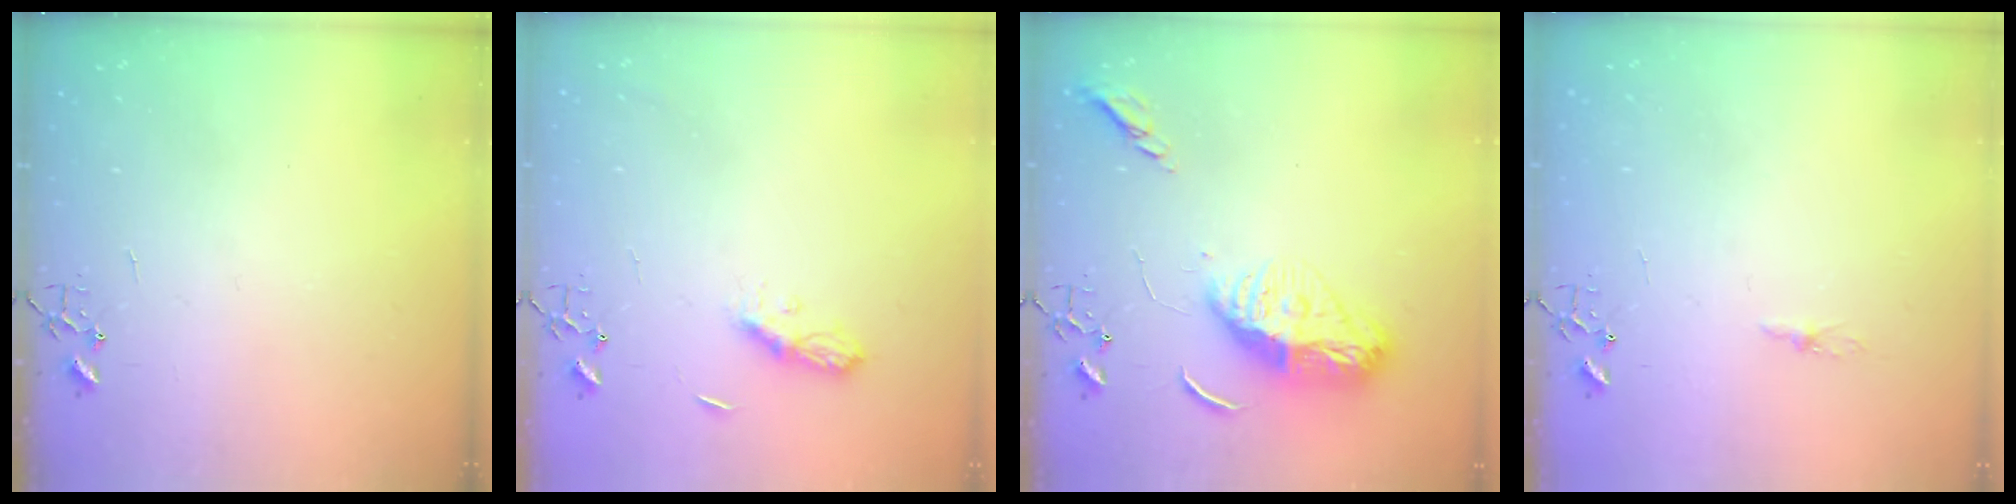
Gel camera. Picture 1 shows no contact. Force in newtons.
{"total": 6.2, "press": 6.2, "slide": 0.6}
{"total": 14.0, "press": 14.0, "slide": 1.2}
{"total": 2.2, "press": 2.2, "slide": 0.3}